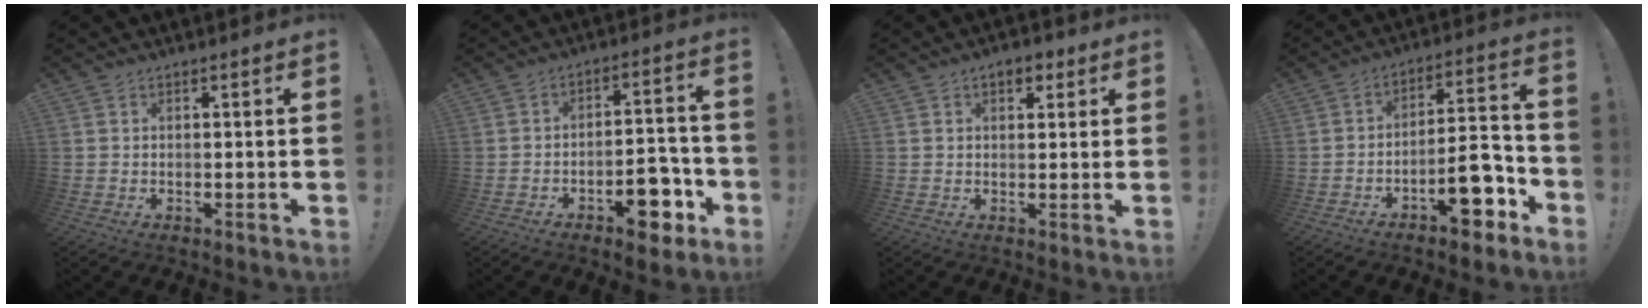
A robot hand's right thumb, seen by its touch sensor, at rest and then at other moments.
{"total": 10.9, "force": [-5.6, 5.9, 7.2], "torque": [-0.061, 0.047, -0.091]}
{"total": 4.3, "force": [2.5, 2.5, 2.5], "torque": [-0.029, -0.004, 0.042]}
{"total": 12.5, "force": [-6.8, 5.0, 9.2], "torque": [-0.111, 0.051, -0.112]}